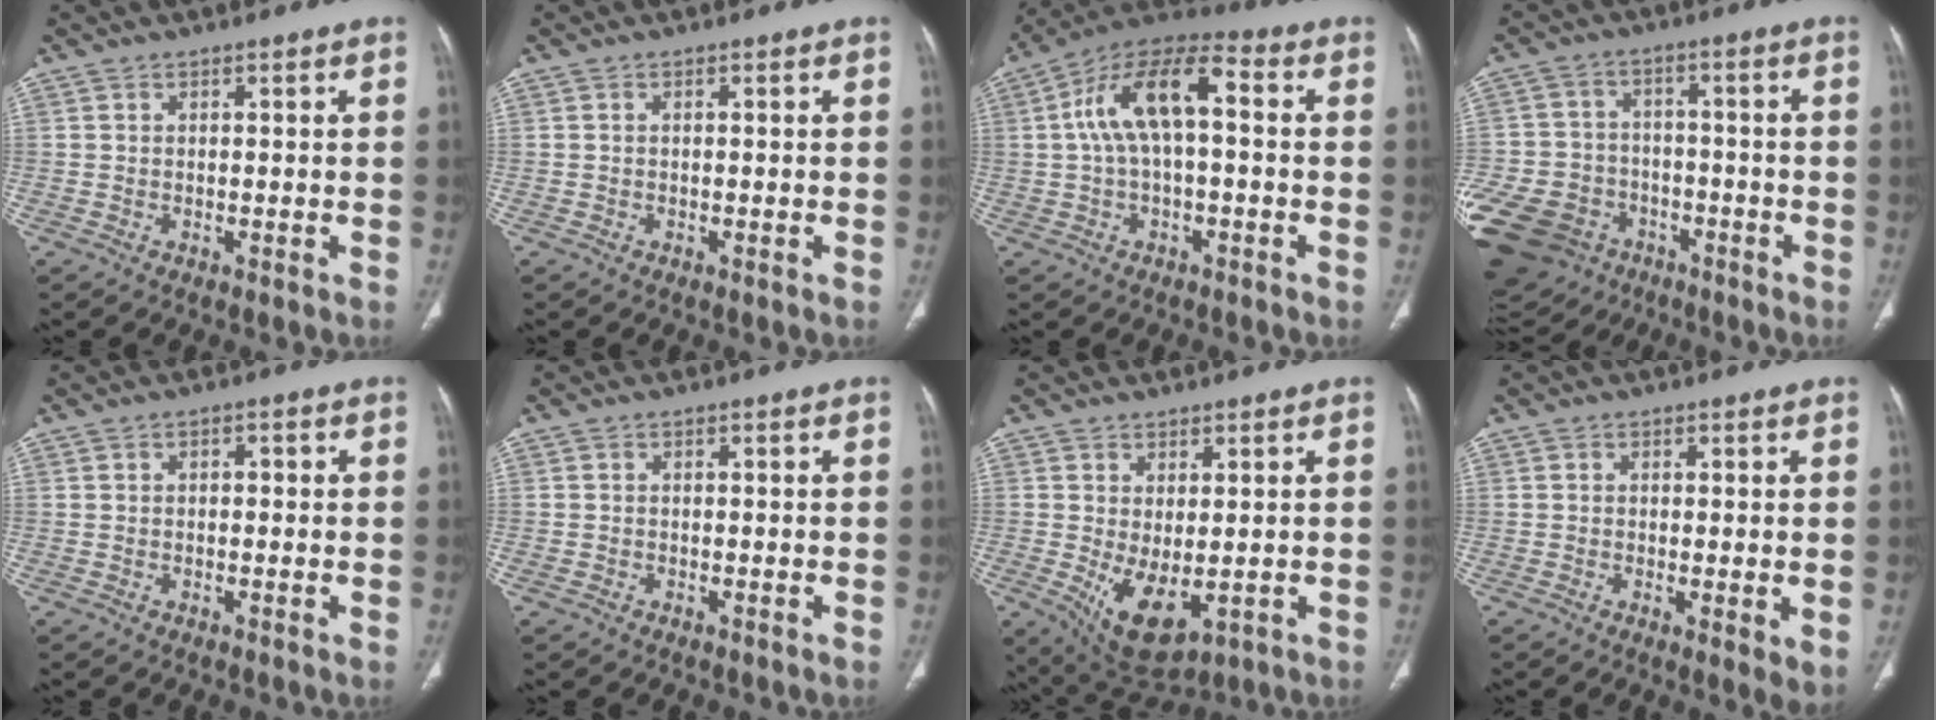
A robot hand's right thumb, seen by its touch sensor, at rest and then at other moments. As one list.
[{"total": 0.0}, {"total": 13.3, "force": [1.3, 6.1, 11.8], "torque": [-0.217, 0.044, 0.013]}, {"total": 22.2, "force": [-10.8, 16.6, 10.0], "torque": [-0.256, 0.041, -0.171]}, {"total": 1.0, "force": [0.0, 0.6, 0.7], "torque": [-0.007, 0.003, -0.002]}, {"total": 0.6, "force": [-0.4, 0.5, 0.2], "torque": [-0.009, 0.001, -0.008]}, {"total": 8.8, "force": [-1.4, 4.6, 7.4], "torque": [-0.115, -0.016, 0.000]}, {"total": 3.9, "force": [-0.4, 1.0, 3.7], "torque": [-0.063, -0.015, -0.009]}]